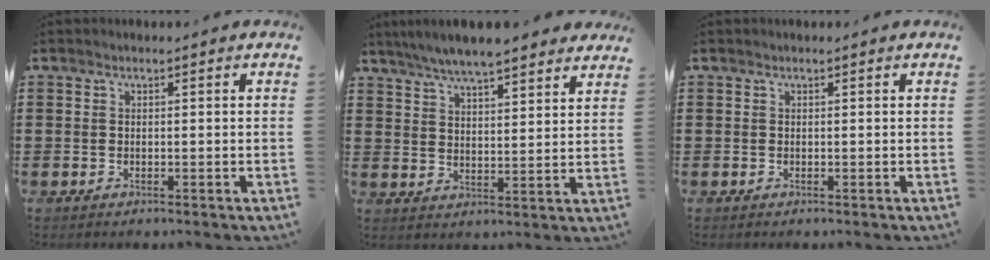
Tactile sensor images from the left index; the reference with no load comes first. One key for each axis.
{"total": 6.1, "fx": 5.7, "fy": 0.5, "fz": 2.0, "tx": -0.059, "ty": -0.018, "tz": 0.103}
{"total": 0.0}